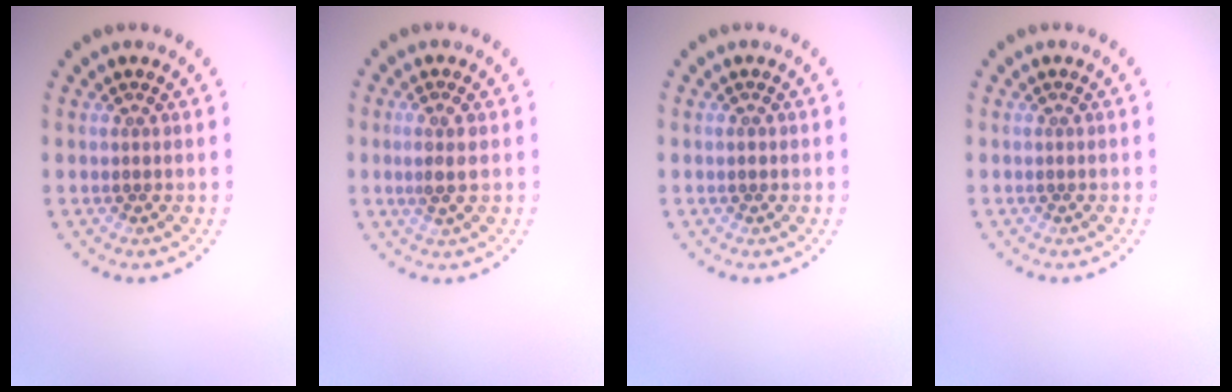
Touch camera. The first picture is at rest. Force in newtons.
{"total": 1.8, "press": 1.6, "slide": 0.9}
{"total": 0.6, "press": 0.6, "slide": 0.1}
{"total": 0.0}